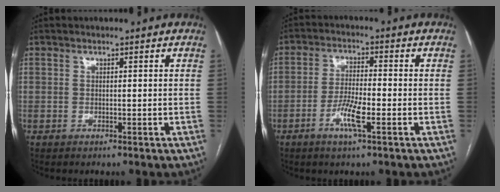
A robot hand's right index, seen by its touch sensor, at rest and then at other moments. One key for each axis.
{"total": 5.8, "fx": -2.5, "fy": 0.8, "fz": 5.2, "tx": -0.102, "ty": -0.004, "tz": -0.048}